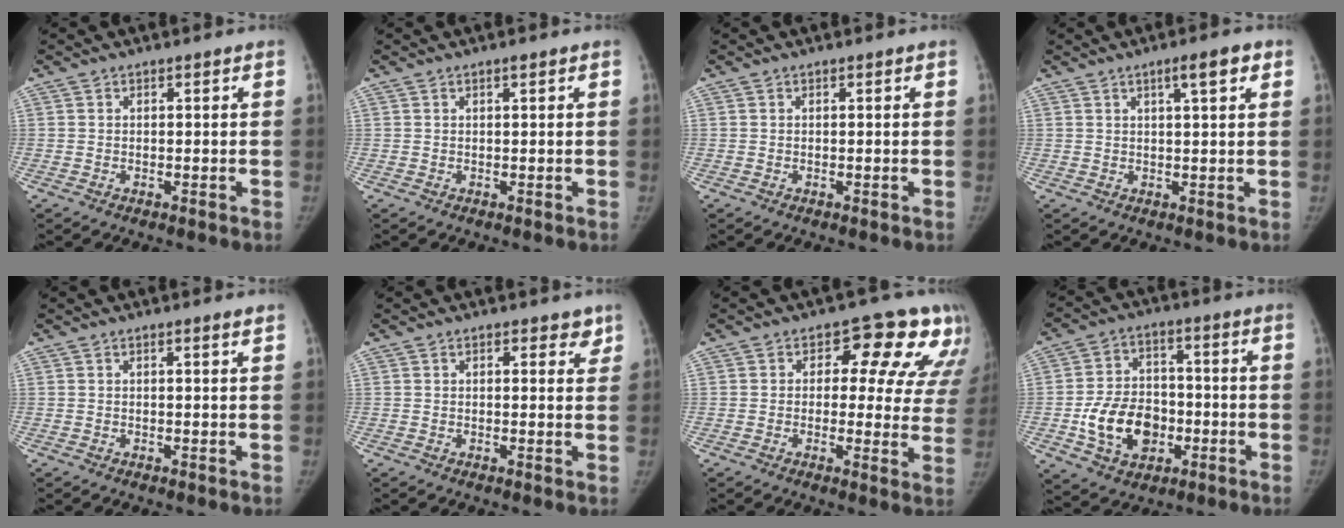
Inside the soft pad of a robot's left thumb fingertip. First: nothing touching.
{"total": 0.5, "force": [0.3, 0.1, 0.4], "torque": [-0.003, 0.001, 0.004]}
{"total": 0.0}
{"total": 4.4, "force": [2.2, 0.7, 3.8], "torque": [-0.051, -0.004, 0.033]}
{"total": 1.0, "force": [0.6, -0.1, 0.8], "torque": [-0.010, -0.003, 0.010]}
{"total": 2.8, "force": [1.9, 1.5, 1.5], "torque": [0.010, -0.008, 0.021]}
{"total": 14.3, "force": [7.1, 8.2, 9.3], "torque": [-0.057, -0.022, 0.065]}
{"total": 13.4, "force": [-3.4, 10.1, 8.1], "torque": [-0.107, 0.017, -0.054]}